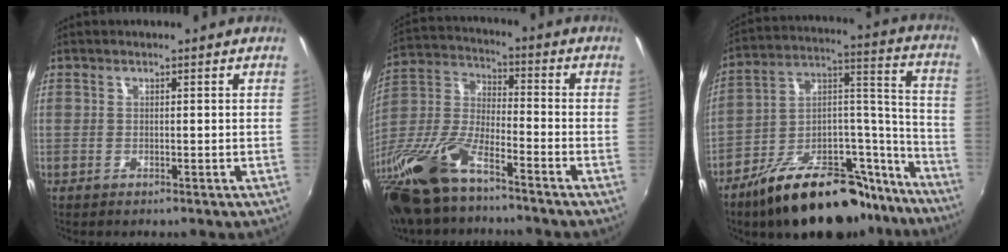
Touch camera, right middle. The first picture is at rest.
{"total": 19.6, "force": [-13.6, 6.0, 12.8], "torque": [-0.289, -0.025, -0.271]}
{"total": 25.9, "force": [-18.8, 10.8, 14.1], "torque": [-0.198, 0.051, -0.273]}